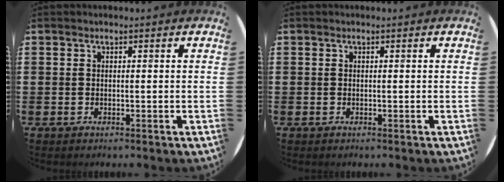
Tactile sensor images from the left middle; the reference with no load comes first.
{"total": 0.0}